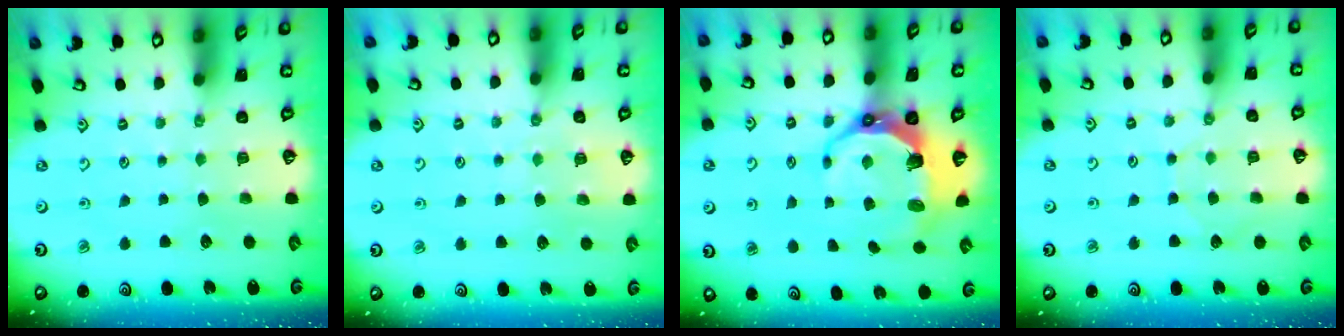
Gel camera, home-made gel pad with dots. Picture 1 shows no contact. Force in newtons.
{"total": 4.3, "press": 4.3, "slide": 0.4}
{"total": 9.3, "press": 7.9, "slide": 5.0}
{"total": 6.0, "press": 6.0, "slide": 0.6}